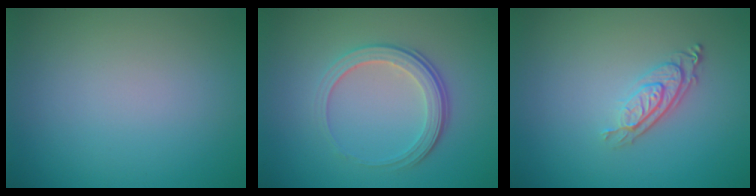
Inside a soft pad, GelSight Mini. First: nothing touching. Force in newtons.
{"total": 3.5, "press": 2.6, "slide": 2.4}
{"total": 2.9, "press": 2.0, "slide": 2.0}